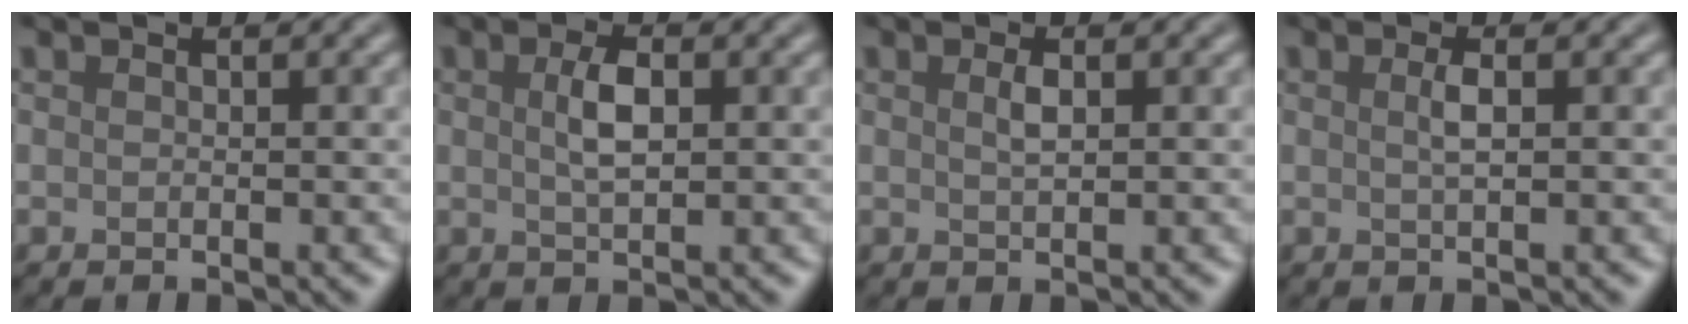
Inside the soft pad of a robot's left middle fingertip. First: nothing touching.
{"total": 2.7, "force": [0.6, 1.1, 2.4], "torque": [-0.051, 0.002, 0.011]}
{"total": 1.3, "force": [0.4, 0.4, 1.2], "torque": [-0.024, 0.001, 0.009]}
{"total": 1.4, "force": [0.3, 0.3, 1.3], "torque": [-0.026, 0.003, 0.004]}